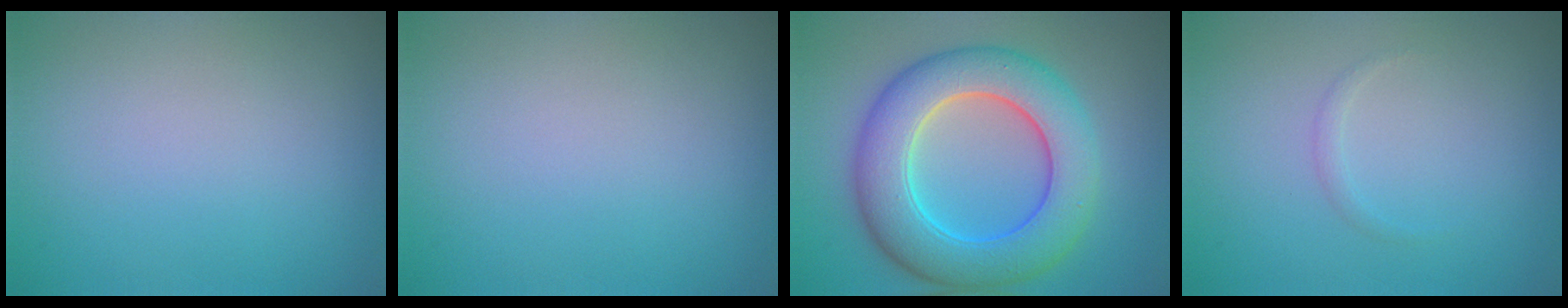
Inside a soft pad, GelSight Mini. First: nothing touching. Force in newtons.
{"total": 0.0}
{"total": 9.0, "press": 9.0, "slide": 0.4}
{"total": 0.6, "press": 0.6, "slide": 0.1}